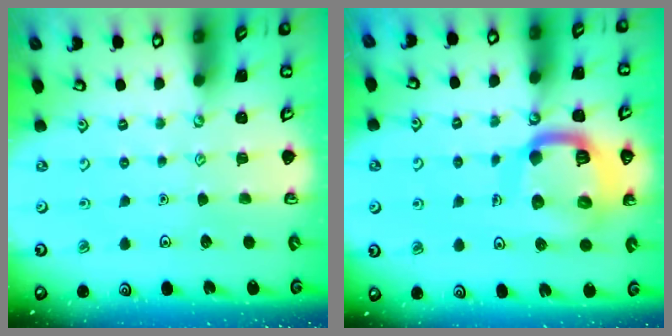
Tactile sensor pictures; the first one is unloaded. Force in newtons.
{"total": 17.3, "press": 17.2, "slide": 1.8}